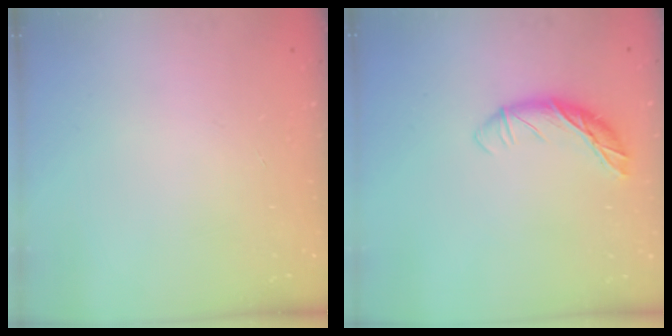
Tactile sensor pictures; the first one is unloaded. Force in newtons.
{"total": 10.5, "press": 10.5, "slide": 0.3}